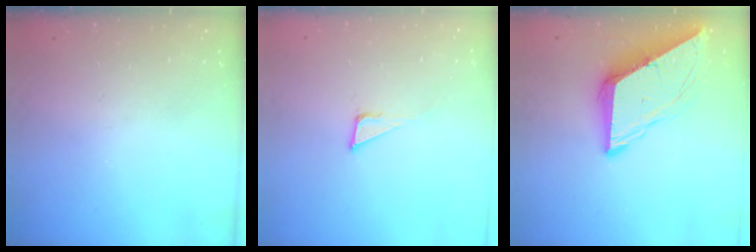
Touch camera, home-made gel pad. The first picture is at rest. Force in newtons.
{"total": 3.8, "press": 3.7, "slide": 0.2}
{"total": 10.2, "press": 10.1, "slide": 1.2}